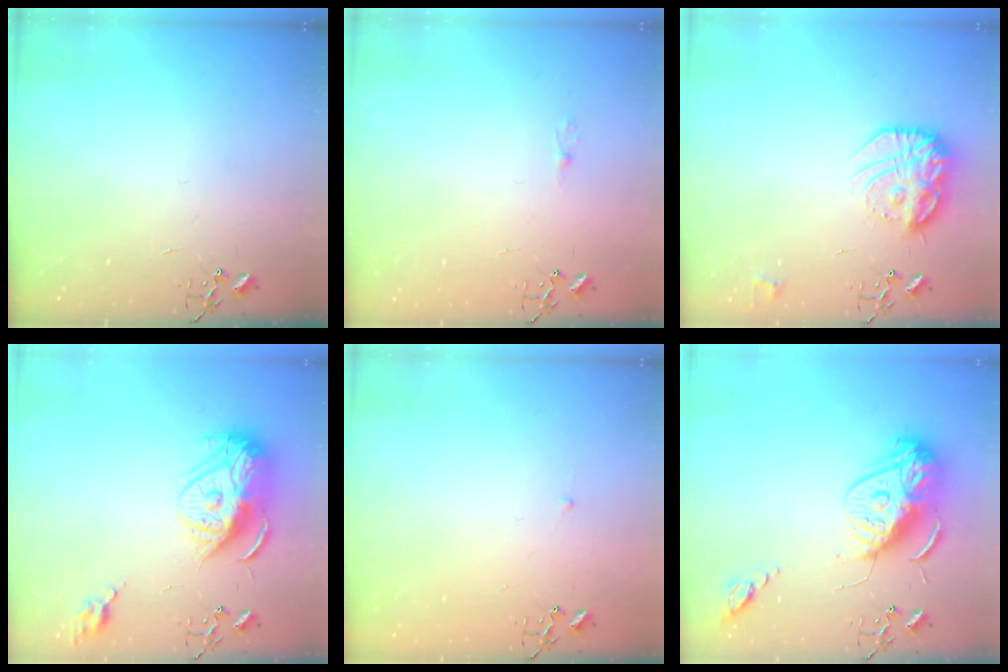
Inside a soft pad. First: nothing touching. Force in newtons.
{"total": 2.5, "press": 2.5, "slide": 0.3}
{"total": 17.4, "press": 17.3, "slide": 1.2}
{"total": 15.7, "press": 15.6, "slide": 1.9}
{"total": 2.3, "press": 2.3, "slide": 0.3}
{"total": 16.1, "press": 16.0, "slide": 1.6}